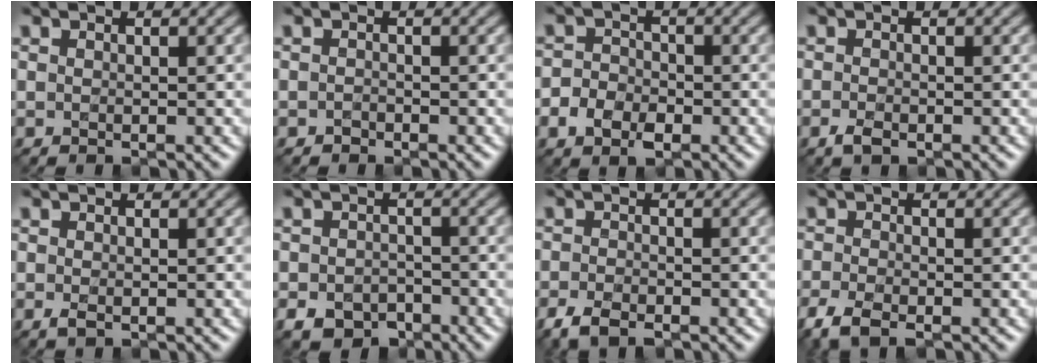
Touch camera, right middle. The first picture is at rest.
{"total": 0.7, "force": [-0.6, 0.2, -0.2], "torque": [0.002, -0.004, -0.012]}
{"total": 3.4, "force": [-1.8, 2.5, 1.5], "torque": [-0.018, -0.005, -0.031]}
{"total": 1.6, "force": [-1.1, 0.6, 0.9], "torque": [-0.021, -0.008, -0.021]}
{"total": 0.8, "force": [-0.4, 0.3, 0.6], "torque": [-0.016, -0.004, -0.006]}
{"total": 4.1, "force": [-2.6, 2.7, 1.6], "torque": [-0.027, -0.011, -0.049]}
{"total": 3.7, "force": [-2.9, 1.5, 1.8], "torque": [-0.038, -0.013, -0.058]}
{"total": 4.1, "force": [-3.1, 1.5, 2.2], "torque": [-0.053, -0.016, -0.063]}